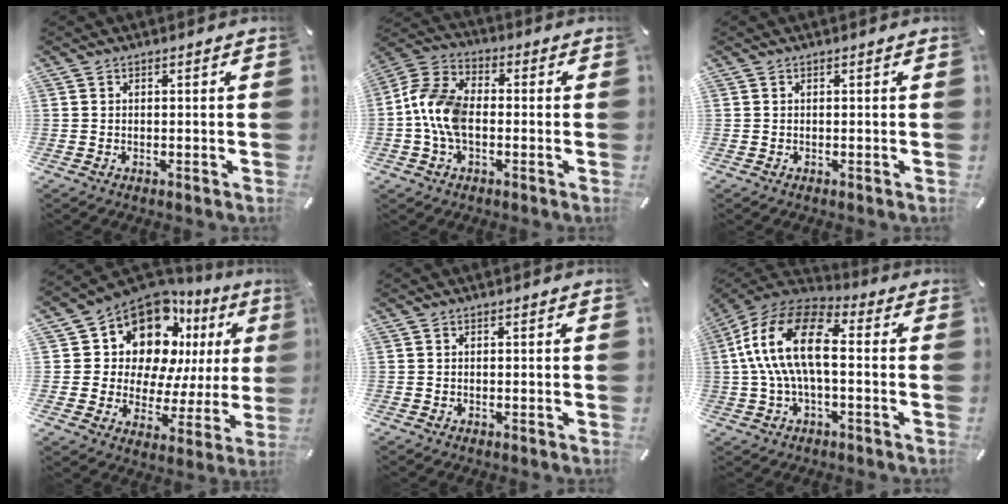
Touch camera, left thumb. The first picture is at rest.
{"total": 10.5, "force": [-1.9, 7.0, 7.6], "torque": [-0.163, 0.017, -0.032]}
{"total": 0.0}
{"total": 15.3, "force": [9.5, 9.8, 6.9], "torque": [-0.116, -0.085, 0.166]}
{"total": 0.0}
{"total": 17.0, "force": [0.5, 8.9, 14.4], "torque": [-0.302, 0.008, 0.006]}